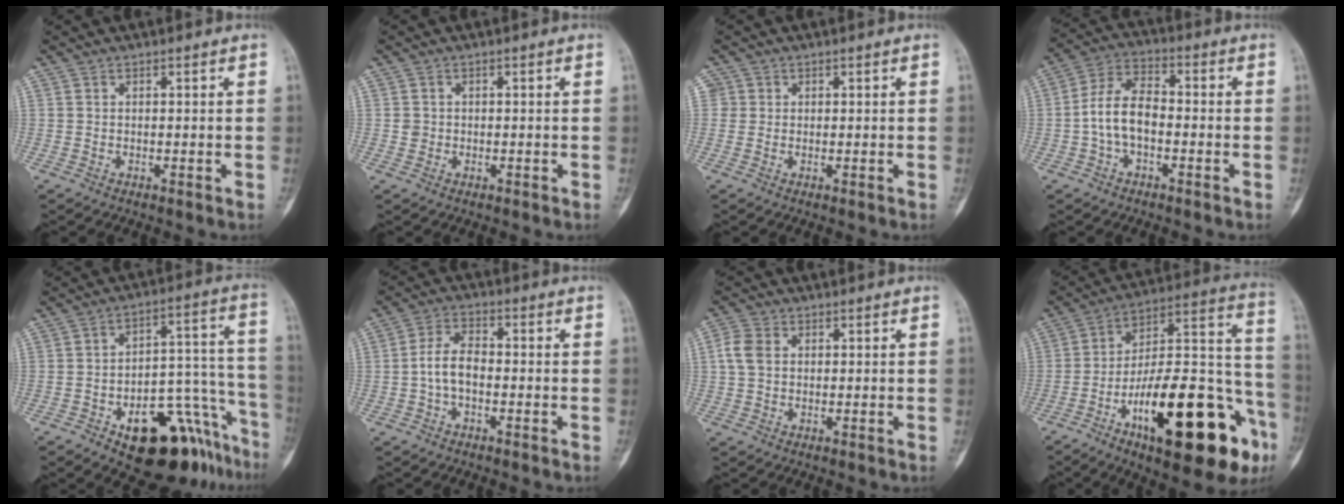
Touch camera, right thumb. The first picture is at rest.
{"total": 1.2, "force": [-0.1, 1.2, 0.2], "torque": [0.001, 0.004, -0.001]}
{"total": 1.5, "force": [0.3, 1.5, 0.0], "torque": [0.012, 0.003, 0.001]}
{"total": 9.0, "force": [-1.6, 5.2, 7.2], "torque": [-0.134, 0.034, -0.041]}
{"total": 20.7, "force": [-12.4, 9.1, 13.9], "torque": [-0.098, 0.116, -0.174]}
{"total": 5.9, "force": [-1.2, 3.3, 4.7], "torque": [-0.085, 0.024, -0.030]}
{"total": 4.4, "force": [0.7, 3.4, 2.7], "torque": [-0.060, 0.010, 0.009]}
{"total": 31.3, "force": [-13.8, 10.7, 26.0], "torque": [-0.343, 0.070, -0.205]}